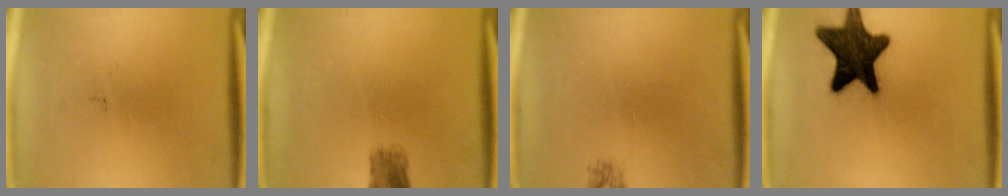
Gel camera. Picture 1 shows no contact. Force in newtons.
{"total": 2.9}
{"total": 0.9}
{"total": 16.1}